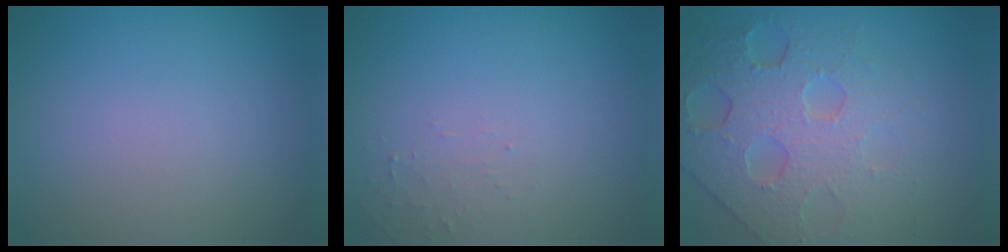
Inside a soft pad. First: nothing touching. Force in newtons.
{"total": 1.1, "press": 1.1, "slide": 0.2}
{"total": 8.2, "press": 5.6, "slide": 6.0}